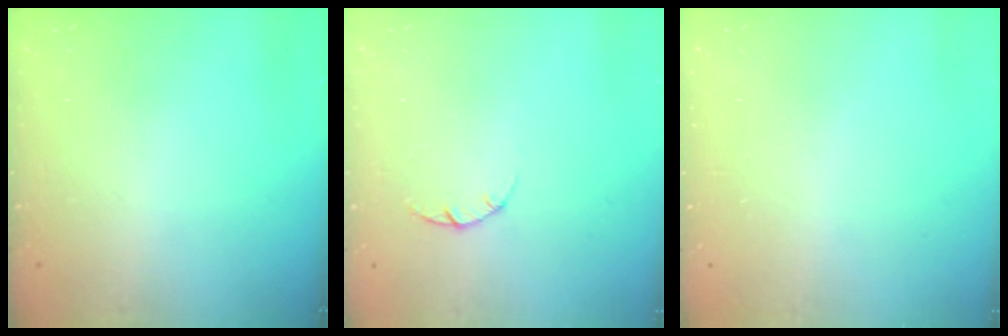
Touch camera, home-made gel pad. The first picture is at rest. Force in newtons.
{"total": 3.0, "press": 3.0, "slide": 0.4}
{"total": 2.2, "press": 2.2, "slide": 0.1}